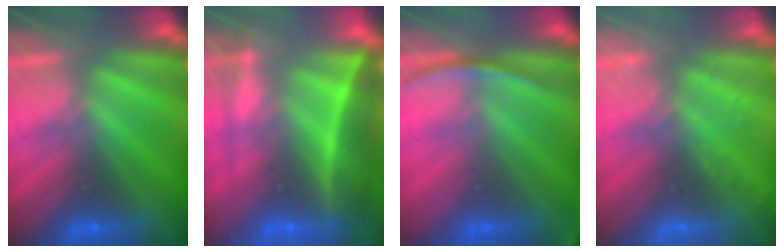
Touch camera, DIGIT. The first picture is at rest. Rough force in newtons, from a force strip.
{"total": 5.8}
{"total": 2.8}
{"total": 2.2}